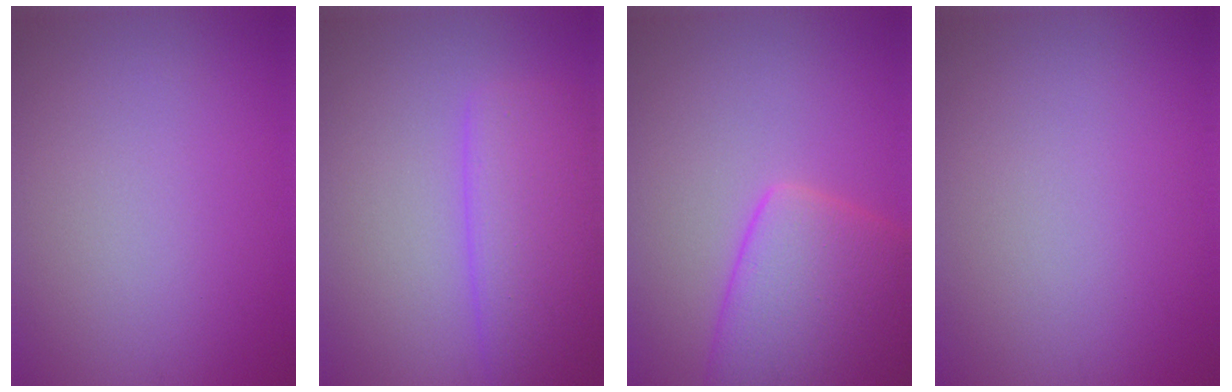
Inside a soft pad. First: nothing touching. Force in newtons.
{"total": 5.2, "press": 5.2, "slide": 0.4}
{"total": 8.6, "press": 8.6, "slide": 0.5}
{"total": 0.0}